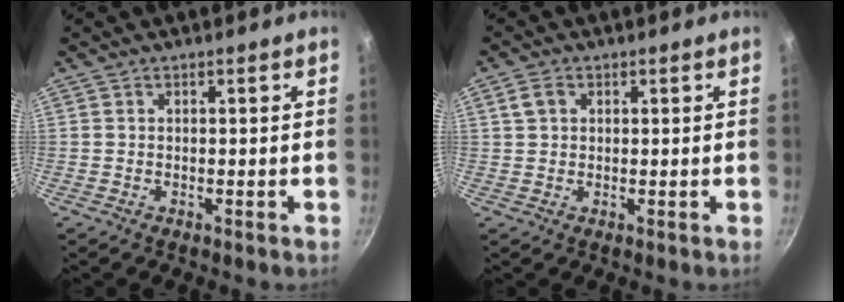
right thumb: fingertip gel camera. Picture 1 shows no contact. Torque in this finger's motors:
{"motor_torque": [-0.21, 0.38, -0.14, -0.13, 0.08]}